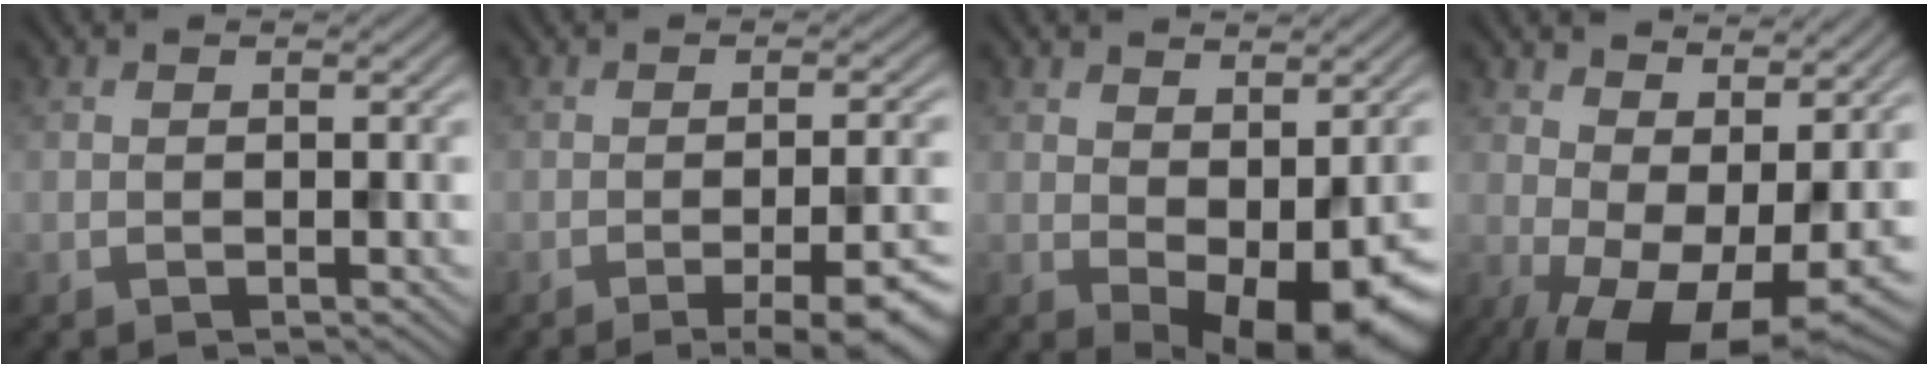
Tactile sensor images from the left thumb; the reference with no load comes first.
{"total": 8.3, "force": [-4.1, 2.0, 6.9], "torque": [-0.094, -0.003, -0.050]}
{"total": 8.8, "force": [-1.8, 4.4, 7.3], "torque": [-0.102, -0.023, -0.007]}
{"total": 12.2, "force": [-0.2, 6.0, 10.7], "torque": [-0.177, -0.009, 0.013]}